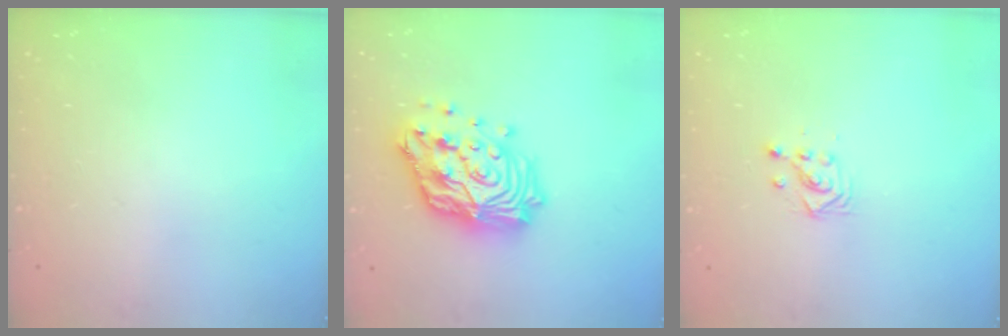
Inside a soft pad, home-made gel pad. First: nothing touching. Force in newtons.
{"total": 19.2, "press": 19.1, "slide": 1.8}
{"total": 3.0, "press": 3.0, "slide": 0.1}